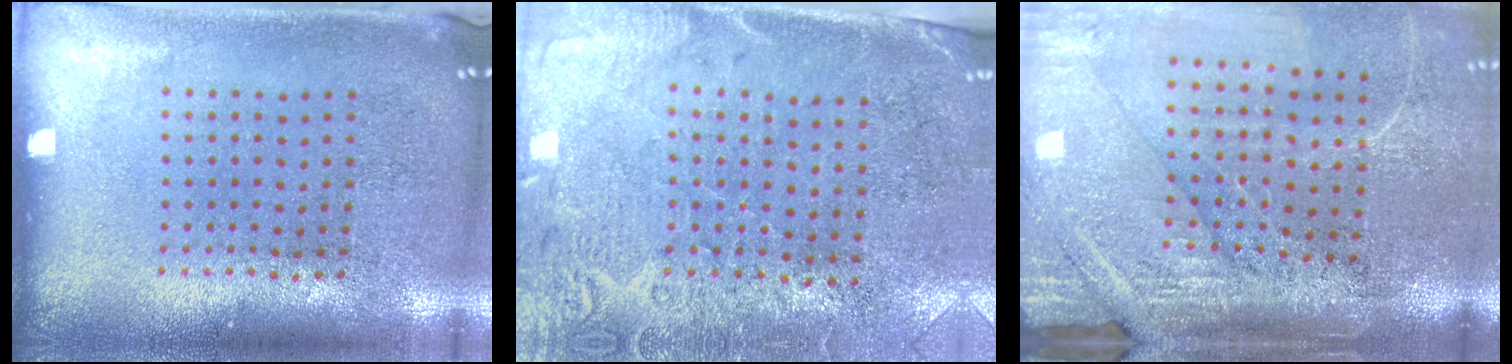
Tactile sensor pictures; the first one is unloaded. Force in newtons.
{"total": 2.7, "press": 2.4, "slide": 1.2}
{"total": 4.2, "press": 3.6, "slide": 2.1}